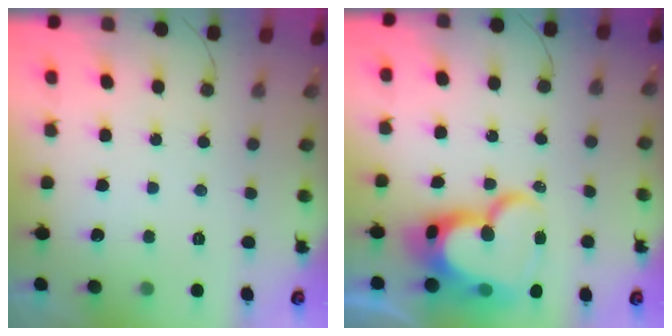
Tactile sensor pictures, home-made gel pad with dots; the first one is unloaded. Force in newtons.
{"total": 19.9, "press": 19.9, "slide": 1.6}